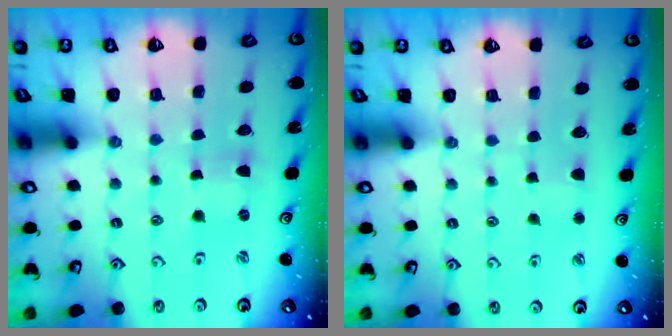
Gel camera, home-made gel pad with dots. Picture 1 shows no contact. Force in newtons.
{"total": 2.1, "press": 2.0, "slide": 0.4}